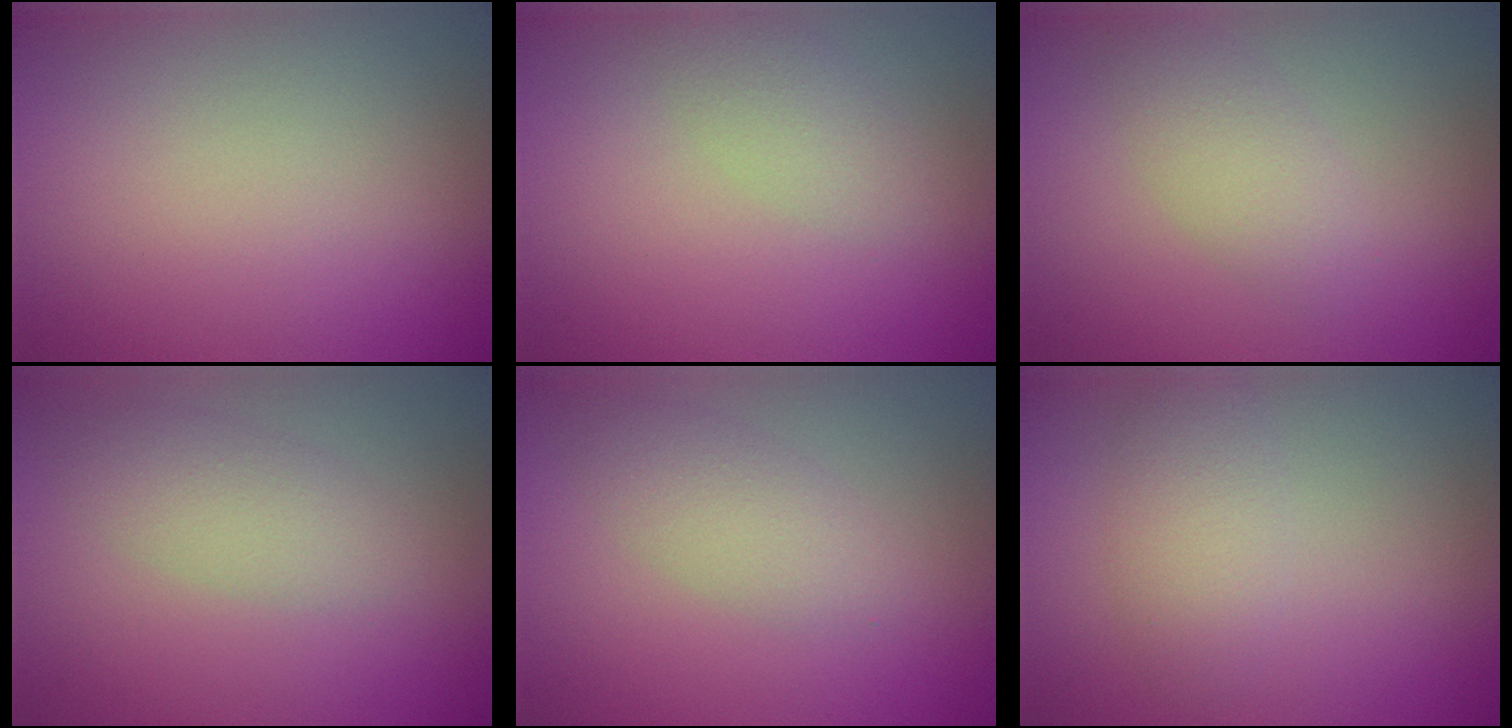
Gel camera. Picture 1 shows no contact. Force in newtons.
{"total": 2.1, "press": 2.1, "slide": 0.1}
{"total": 2.4, "press": 2.4, "slide": 0.1}
{"total": 2.8, "press": 2.8, "slide": 0.0}
{"total": 2.8, "press": 2.8, "slide": 0.1}
{"total": 3.0, "press": 3.0, "slide": 0.1}